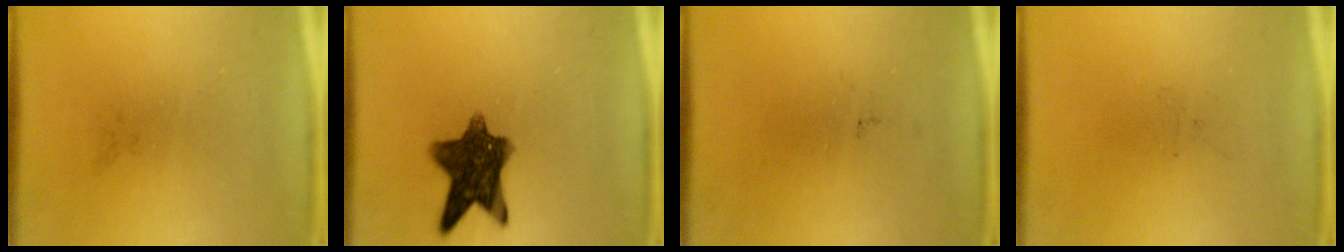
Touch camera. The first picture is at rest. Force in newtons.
{"total": 10.1}
{"total": 0.0}
{"total": 0.0}